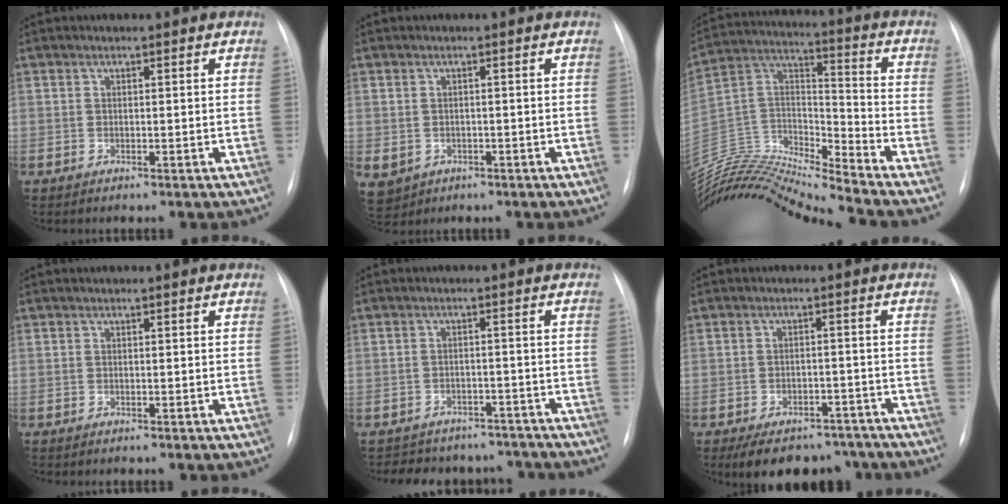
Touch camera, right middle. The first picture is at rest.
{"total": 6.6, "force": [-2.6, 5.7, 2.2], "torque": [-0.060, -0.001, -0.030]}
{"total": 19.5, "force": [-18.8, -1.5, 4.9], "torque": [-0.084, 0.032, -0.339]}
{"total": 0.0}
{"total": 11.2, "force": [-10.0, 4.9, 1.6], "torque": [-0.021, 0.022, -0.117]}
{"total": 11.7, "force": [-9.4, 5.8, 4.0], "torque": [-0.051, 0.010, -0.122]}